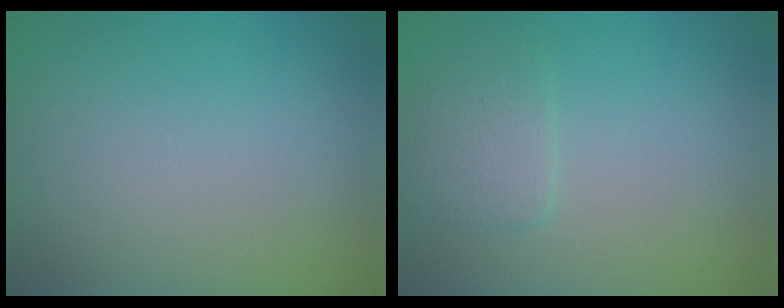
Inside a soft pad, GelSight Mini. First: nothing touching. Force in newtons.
{"total": 1.6, "press": 1.6, "slide": 0.3}